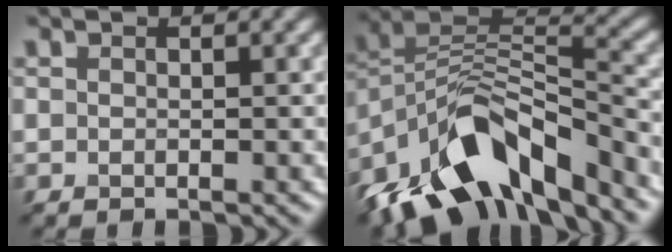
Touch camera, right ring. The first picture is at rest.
{"total": 12.3, "force": [-7.6, 5.7, 7.8], "torque": [-0.143, 0.010, -0.143]}